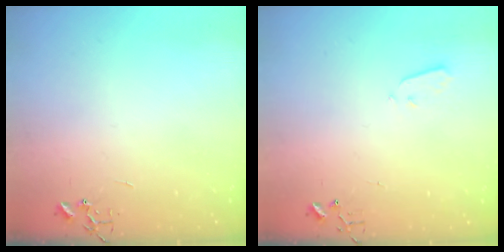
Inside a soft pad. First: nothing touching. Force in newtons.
{"total": 3.2, "press": 3.2, "slide": 0.1}